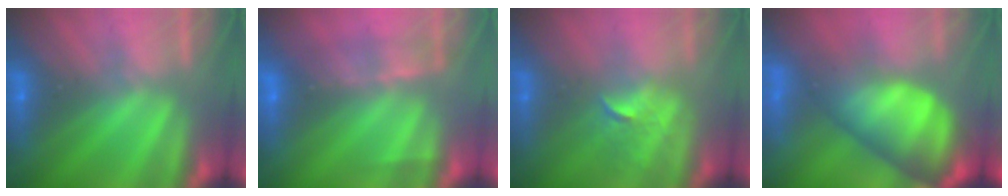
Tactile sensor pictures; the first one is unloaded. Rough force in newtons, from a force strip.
{"total": 2.2}
{"total": 2.5}
{"total": 7.6}